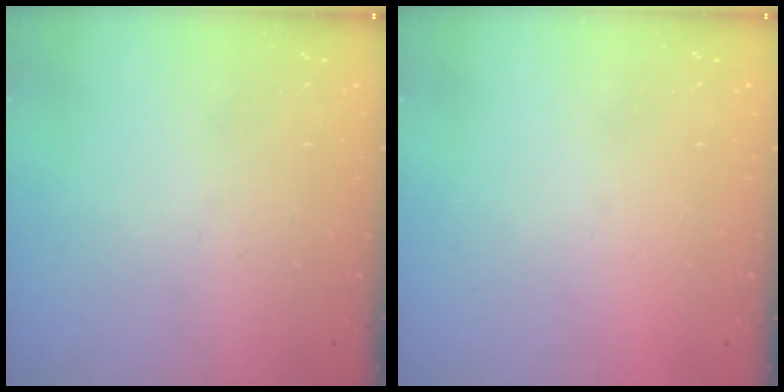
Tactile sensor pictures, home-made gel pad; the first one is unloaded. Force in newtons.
{"total": 1.6, "press": 1.6, "slide": 0.1}